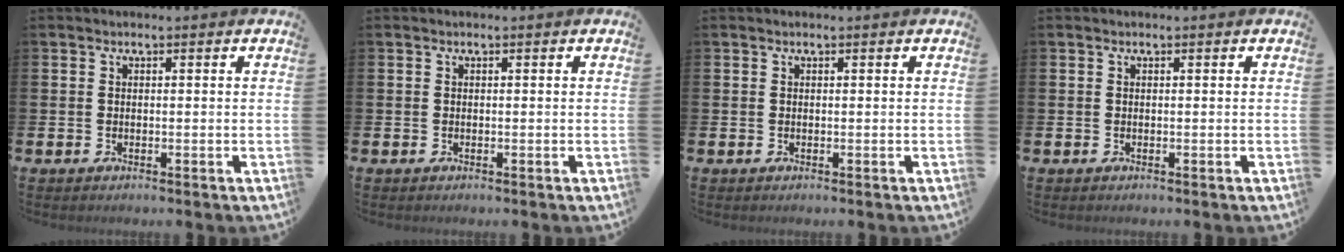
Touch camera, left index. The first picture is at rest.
{"total": 0.0}
{"total": 0.0}
{"total": 0.0}